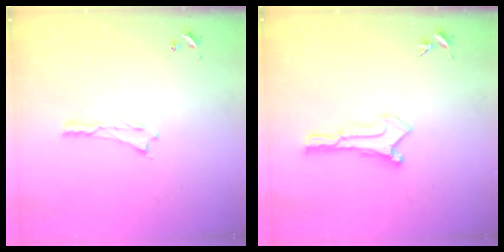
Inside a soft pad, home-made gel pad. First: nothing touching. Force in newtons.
{"total": 0.0}